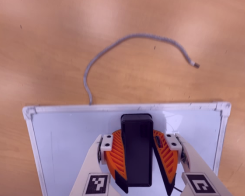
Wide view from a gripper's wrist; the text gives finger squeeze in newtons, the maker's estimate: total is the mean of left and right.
{"total": 13.0, "left": 14.8, "right": 11.3}